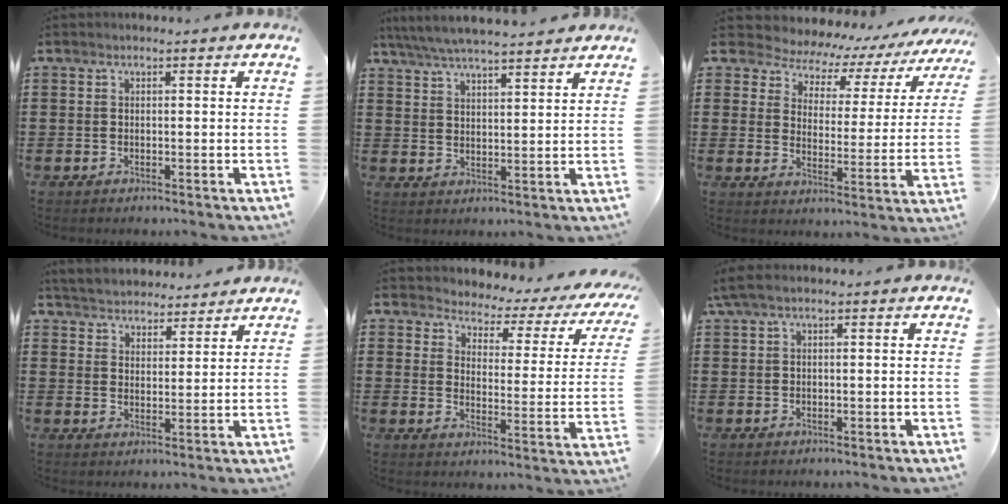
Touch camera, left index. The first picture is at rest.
{"total": 5.3, "force": [5.0, 0.2, 1.7], "torque": [-0.050, -0.017, 0.090]}
{"total": 4.3, "force": [3.8, 1.8, 0.5], "torque": [-0.041, -0.027, 0.057]}
{"total": 4.0, "force": [3.9, 0.7, -0.5], "torque": [-0.011, -0.017, 0.068]}
{"total": 2.3, "force": [2.1, 0.8, 0.6], "torque": [-0.031, -0.021, 0.023]}
{"total": 1.5, "force": [0.5, 0.3, 1.4], "torque": [-0.027, 0.002, 0.009]}